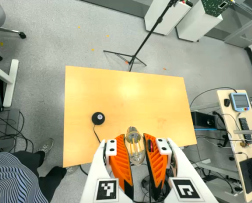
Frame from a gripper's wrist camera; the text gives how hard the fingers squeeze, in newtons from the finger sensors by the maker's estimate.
{"total": 21.6, "left": 26.0, "right": 17.2}